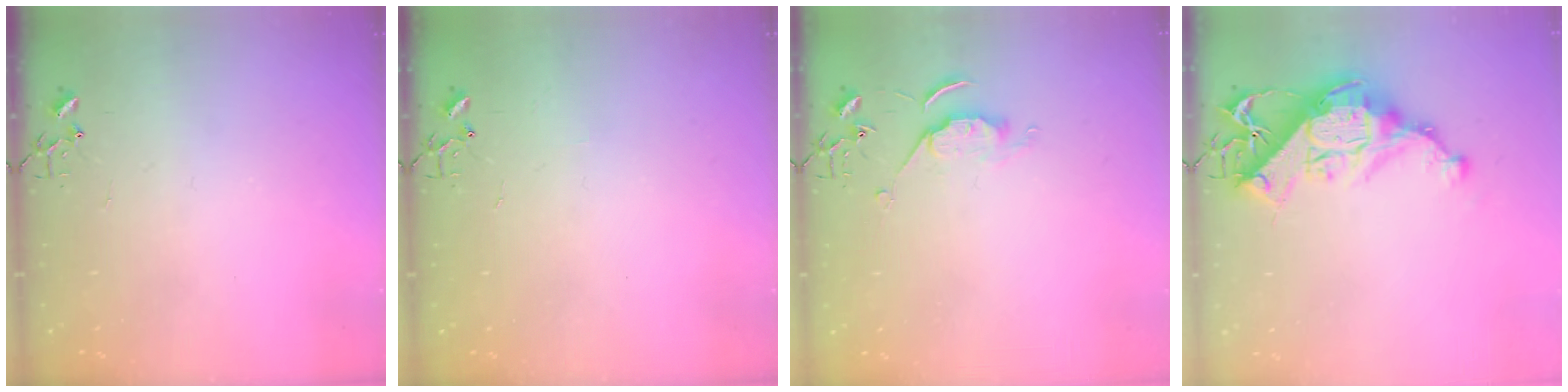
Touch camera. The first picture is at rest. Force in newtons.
{"total": 1.8, "press": 1.8, "slide": 0.3}
{"total": 6.0, "press": 6.0, "slide": 0.6}
{"total": 14.8, "press": 14.7, "slide": 1.5}